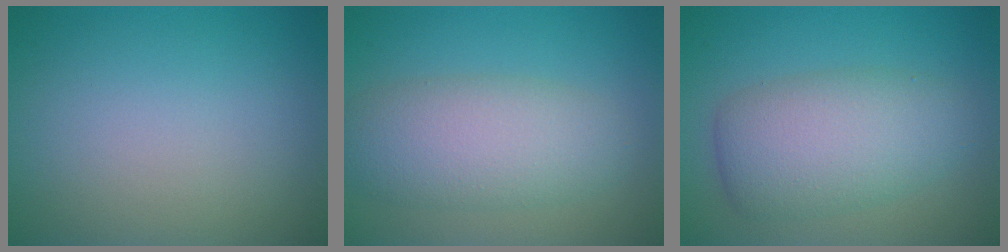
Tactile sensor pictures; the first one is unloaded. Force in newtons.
{"total": 5.6, "press": 5.6, "slide": 0.2}
{"total": 6.0, "press": 6.0, "slide": 0.1}